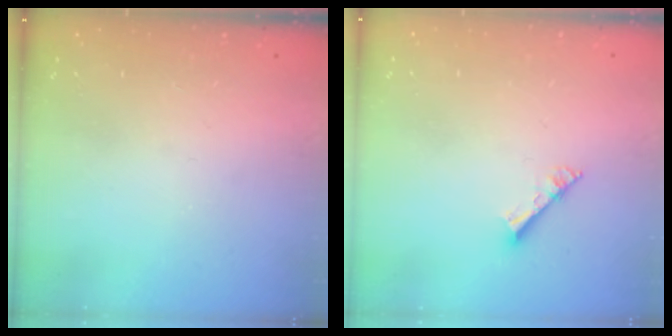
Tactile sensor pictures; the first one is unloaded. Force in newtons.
{"total": 3.0, "press": 3.0, "slide": 0.4}